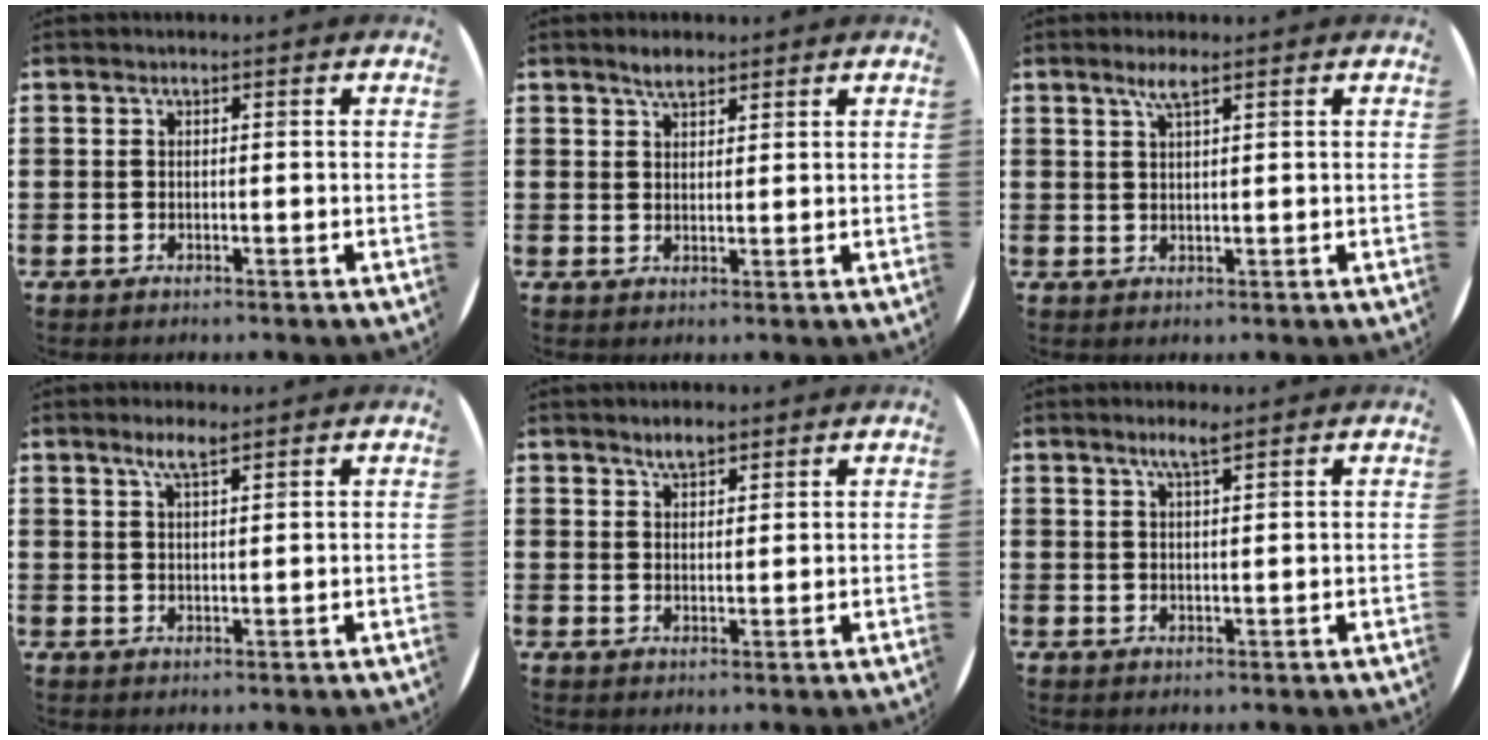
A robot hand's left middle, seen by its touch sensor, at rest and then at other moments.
{"total": 2.5, "force": [2.1, 0.8, 1.0], "torque": [-0.013, 0.002, 0.038]}
{"total": 2.5, "force": [1.7, 0.1, 1.8], "torque": [-0.036, 0.004, 0.028]}
{"total": 3.4, "force": [2.5, 0.6, 2.2], "torque": [-0.039, 0.003, 0.042]}
{"total": 2.8, "force": [2.4, 1.1, 1.0], "torque": [-0.014, 0.002, 0.042]}
{"total": 2.9, "force": [2.2, 0.2, 1.9], "torque": [-0.040, 0.004, 0.038]}